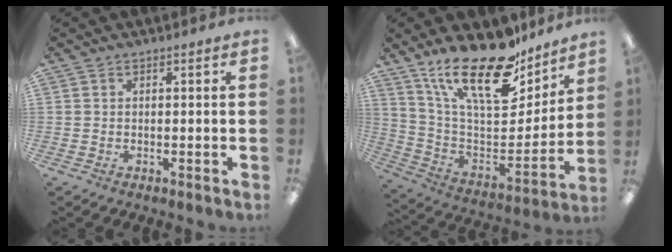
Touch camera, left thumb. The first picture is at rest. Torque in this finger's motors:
{"motor_torque": [0.63, 0.53, 1.44, -1.33, 0.50]}